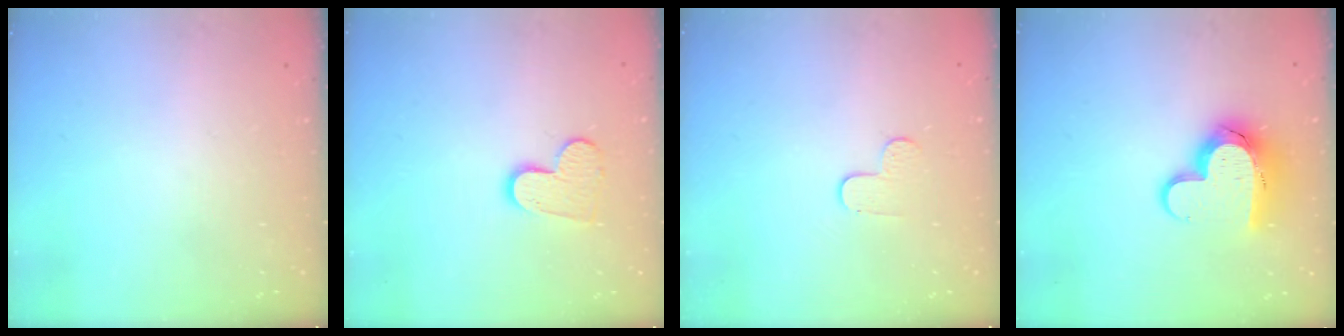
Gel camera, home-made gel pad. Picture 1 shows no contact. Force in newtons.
{"total": 9.9, "press": 9.8, "slide": 0.7}
{"total": 4.6, "press": 4.6, "slide": 0.5}
{"total": 13.6, "press": 13.5, "slide": 1.3}